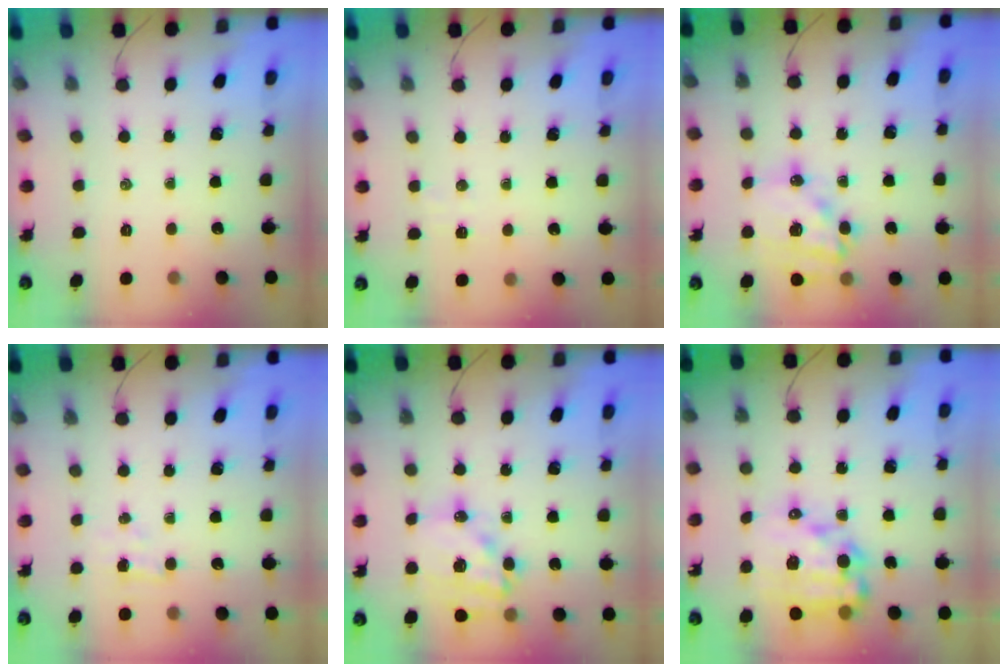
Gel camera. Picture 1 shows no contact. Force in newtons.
{"total": 2.9, "press": 2.8, "slide": 0.6}
{"total": 15.3, "press": 14.9, "slide": 3.3}
{"total": 2.5, "press": 2.3, "slide": 0.8}
{"total": 15.3, "press": 14.9, "slide": 3.3}
{"total": 14.9, "press": 14.4, "slide": 3.6}